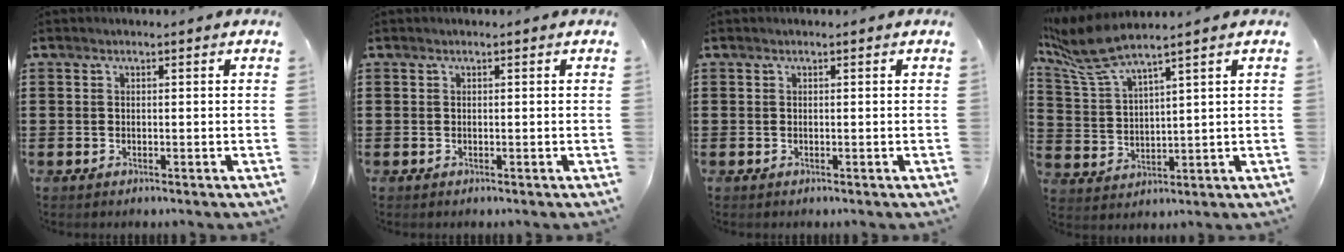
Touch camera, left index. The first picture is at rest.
{"total": 0.0}
{"total": 0.0}
{"total": 7.5, "force": [6.0, 1.0, 4.4], "torque": [-0.118, -0.025, 0.103]}